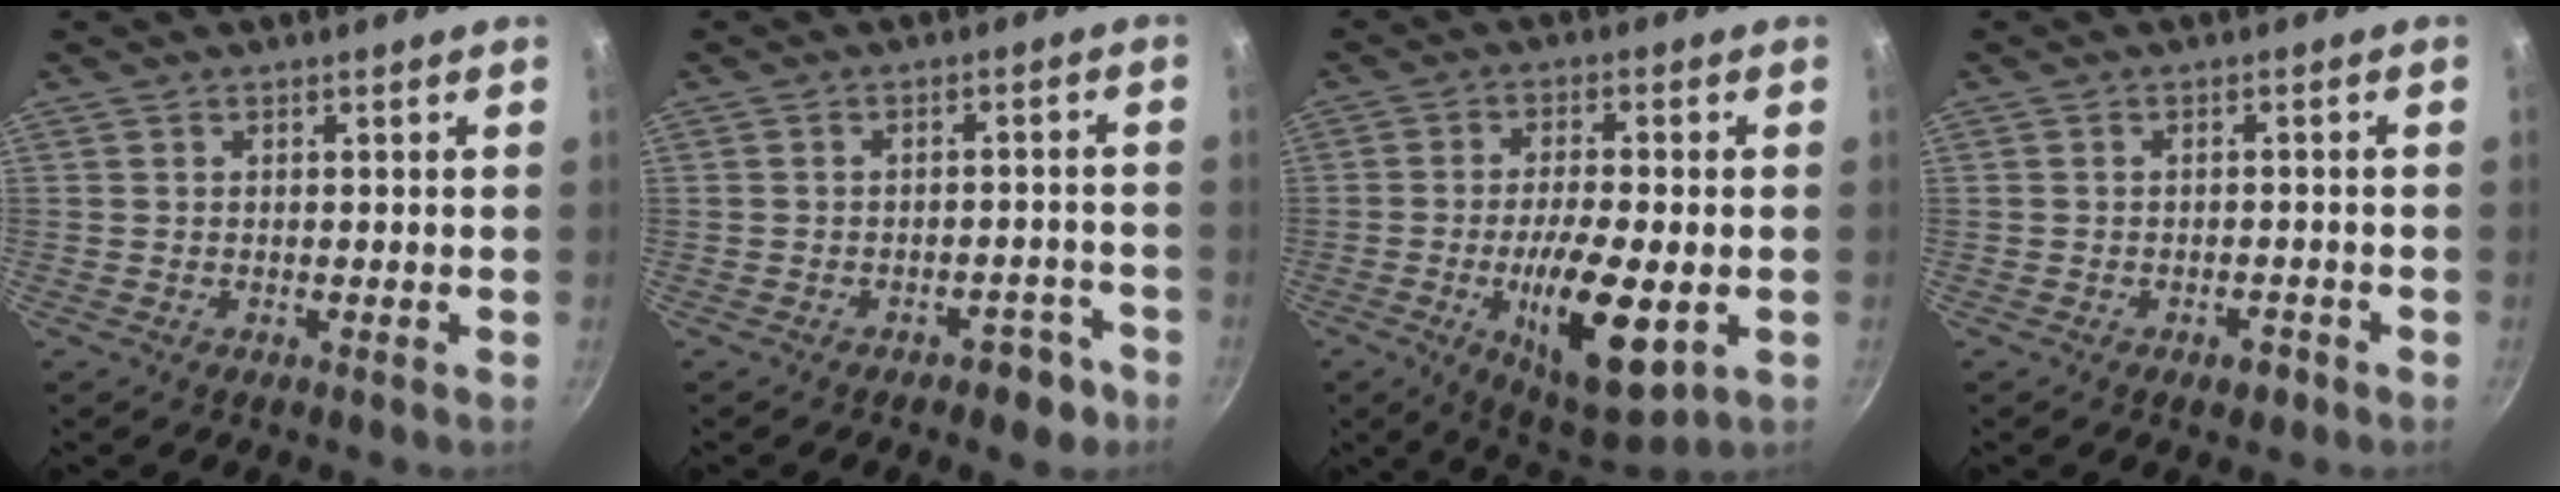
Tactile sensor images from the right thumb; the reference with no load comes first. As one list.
[{"total": 5.0, "force": [-3.2, 2.7, 2.7], "torque": [-0.009, 0.039, -0.024]}, {"total": 15.3, "force": [-3.8, 5.1, 13.9], "torque": [-0.229, 0.005, -0.056]}, {"total": 2.6, "force": [-1.6, 1.4, 1.5], "torque": [-0.015, 0.016, -0.016]}]